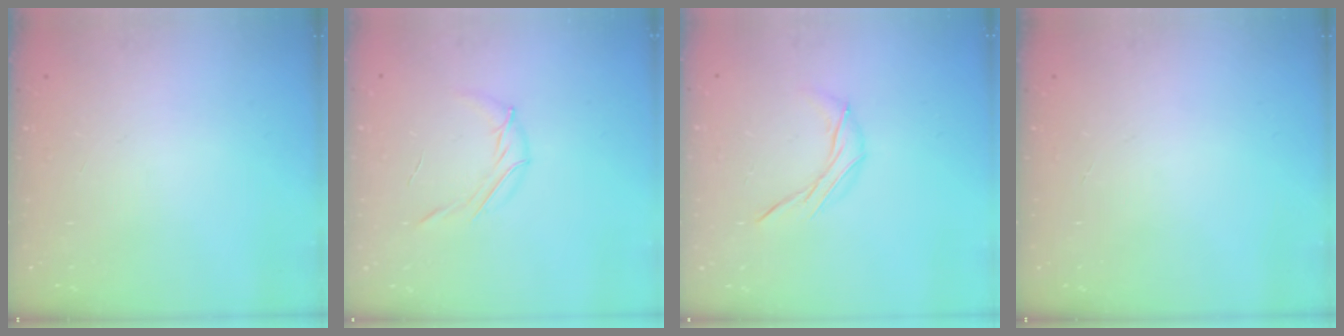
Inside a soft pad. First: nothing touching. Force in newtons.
{"total": 6.2, "press": 6.0, "slide": 1.3}
{"total": 6.4, "press": 6.4, "slide": 0.3}
{"total": 0.0}